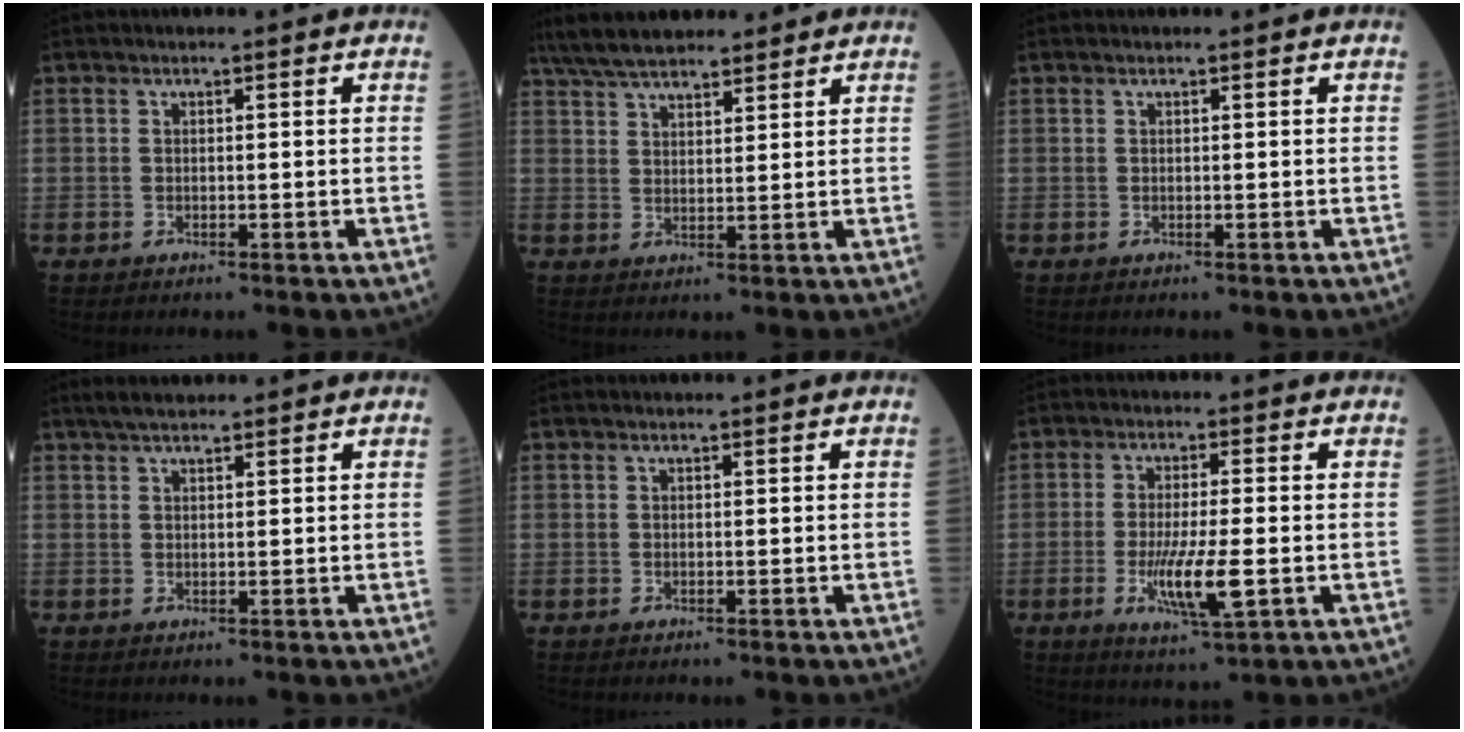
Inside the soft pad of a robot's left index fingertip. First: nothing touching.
{"total": 11.8, "force": [10.1, 3.0, 5.3], "torque": [-0.094, 0.037, 0.171]}
{"total": 0.0}
{"total": 3.2, "force": [2.8, 0.7, 1.5], "torque": [-0.030, 0.014, 0.051]}
{"total": 0.0}
{"total": 7.6, "force": [-2.0, 0.8, 7.3], "torque": [-0.139, -0.017, -0.032]}